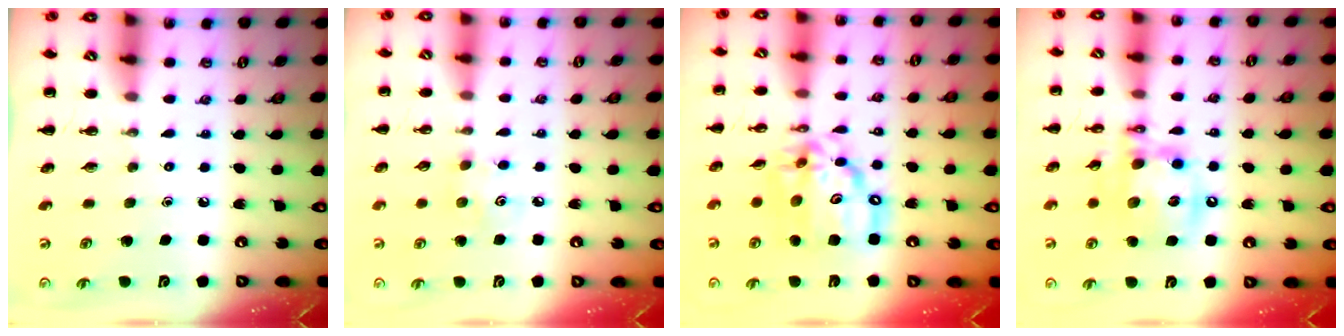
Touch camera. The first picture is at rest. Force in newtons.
{"total": 3.8, "press": 3.7, "slide": 1.0}
{"total": 14.3, "press": 13.8, "slide": 3.9}
{"total": 15.0, "press": 14.7, "slide": 2.6}